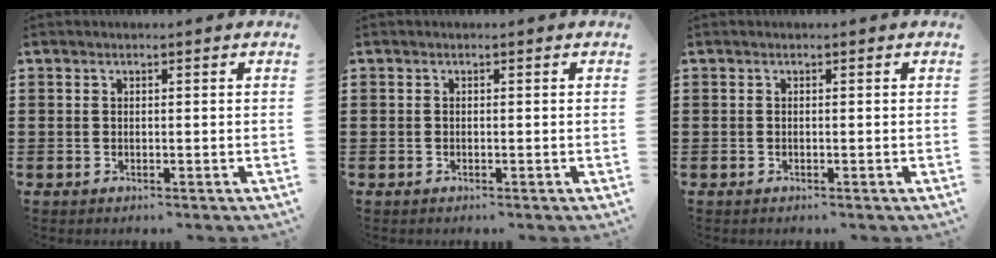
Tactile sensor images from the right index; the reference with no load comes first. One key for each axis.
{"total": 0.0}
{"total": 0.0}